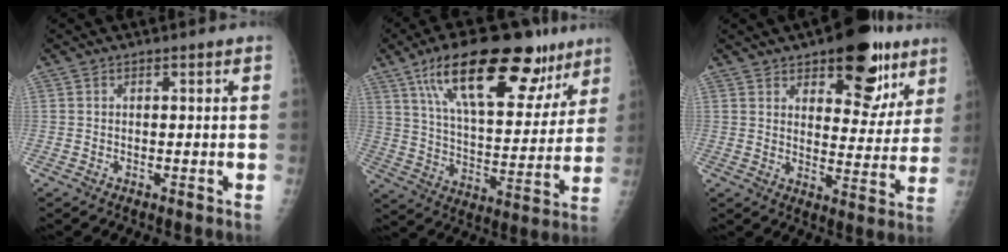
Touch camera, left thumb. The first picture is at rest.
{"total": 25.9, "force": [15.0, 10.7, 18.2], "torque": [-0.248, -0.028, 0.244]}
{"total": 16.5, "force": [9.7, 7.9, 10.8], "torque": [-0.082, -0.046, 0.132]}